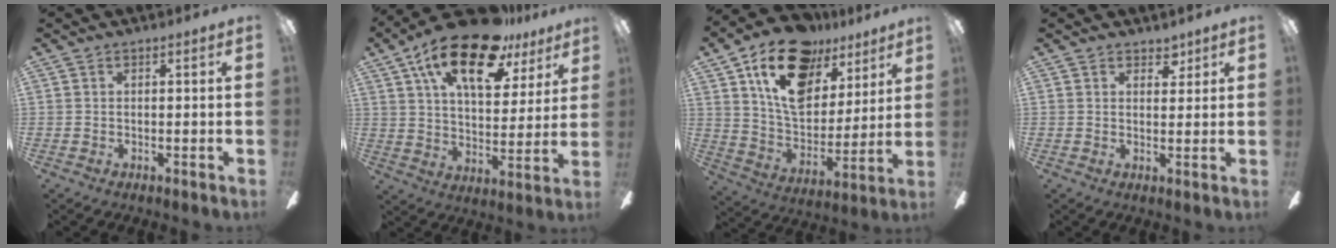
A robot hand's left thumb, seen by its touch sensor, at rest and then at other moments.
{"total": 20.9, "force": [12.8, 8.9, 13.9], "torque": [-0.237, -0.059, 0.218]}
{"total": 20.7, "force": [11.8, 12.6, 11.5], "torque": [-0.192, -0.056, 0.215]}
{"total": 3.2, "force": [2.6, 1.7, 0.7], "torque": [0.004, -0.013, 0.043]}